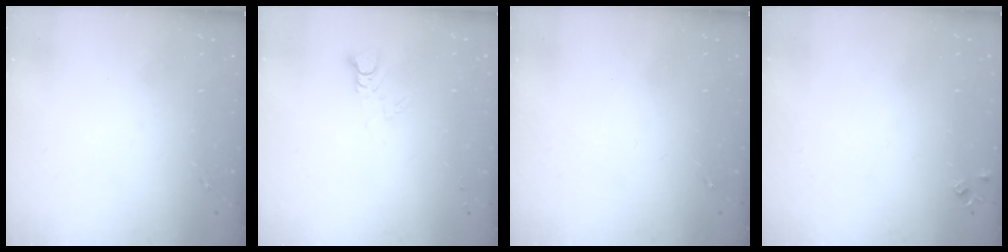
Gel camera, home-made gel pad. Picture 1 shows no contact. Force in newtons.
{"total": 3.6, "press": 3.6, "slide": 0.2}
{"total": 0.0}
{"total": 4.3, "press": 4.3, "slide": 0.7}